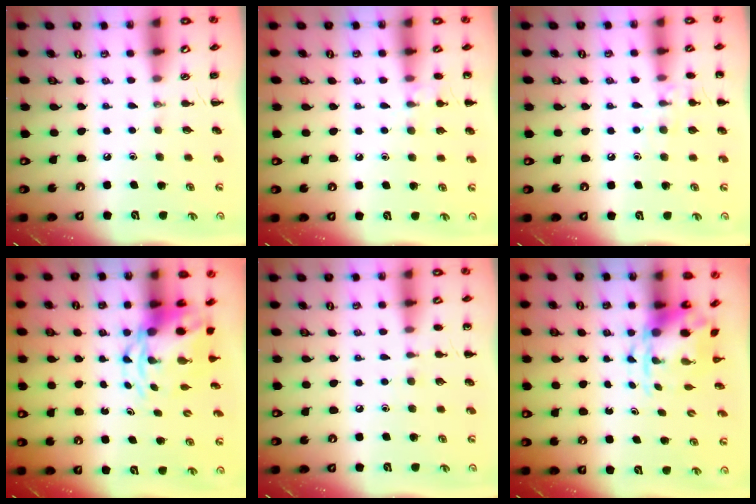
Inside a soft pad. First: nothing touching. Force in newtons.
{"total": 7.8, "press": 7.4, "slide": 2.2}
{"total": 9.2, "press": 8.9, "slide": 2.0}
{"total": 6.0, "press": 5.9, "slide": 1.5}
{"total": 4.8, "press": 4.5, "slide": 1.6}
{"total": 3.7, "press": 3.6, "slide": 1.0}